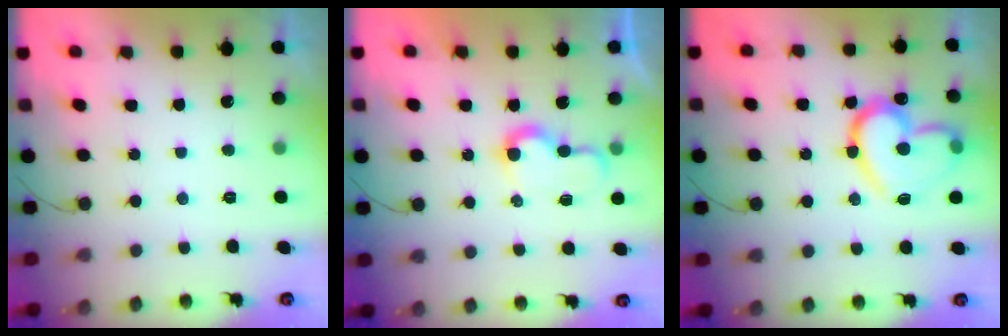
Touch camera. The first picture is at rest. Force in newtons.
{"total": 6.1, "press": 6.1, "slide": 0.7}
{"total": 18.9, "press": 18.9, "slide": 1.5}